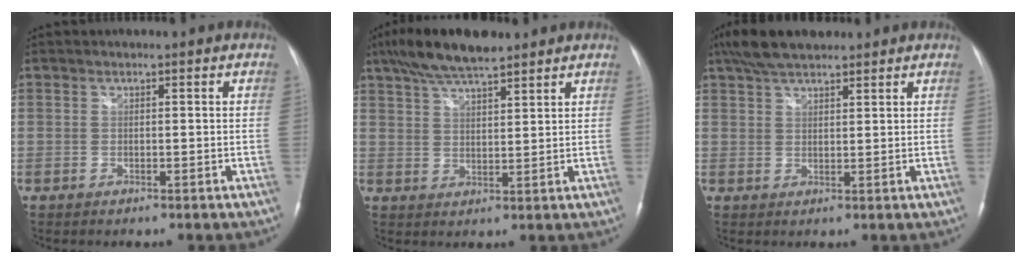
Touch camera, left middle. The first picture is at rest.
{"total": 10.1, "force": [8.0, 2.1, 5.8], "torque": [-0.108, 0.023, 0.141]}
{"total": 7.4, "force": [6.0, 2.3, 3.6], "torque": [-0.070, 0.027, 0.110]}